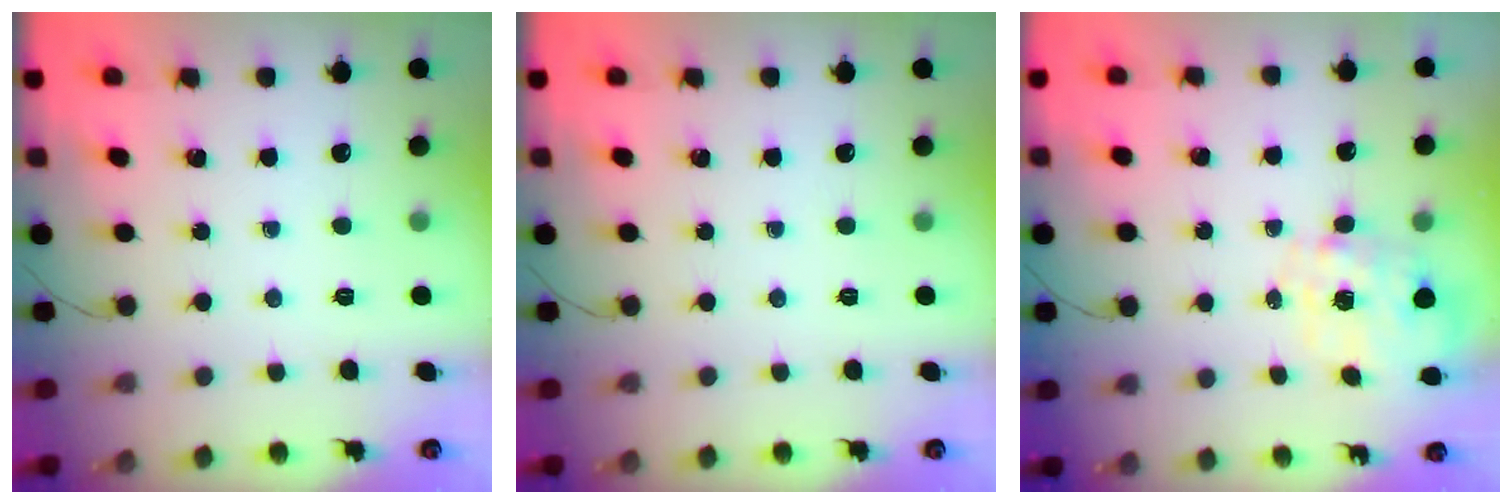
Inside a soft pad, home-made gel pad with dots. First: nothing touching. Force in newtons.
{"total": 0.0}
{"total": 8.4, "press": 8.3, "slide": 1.2}